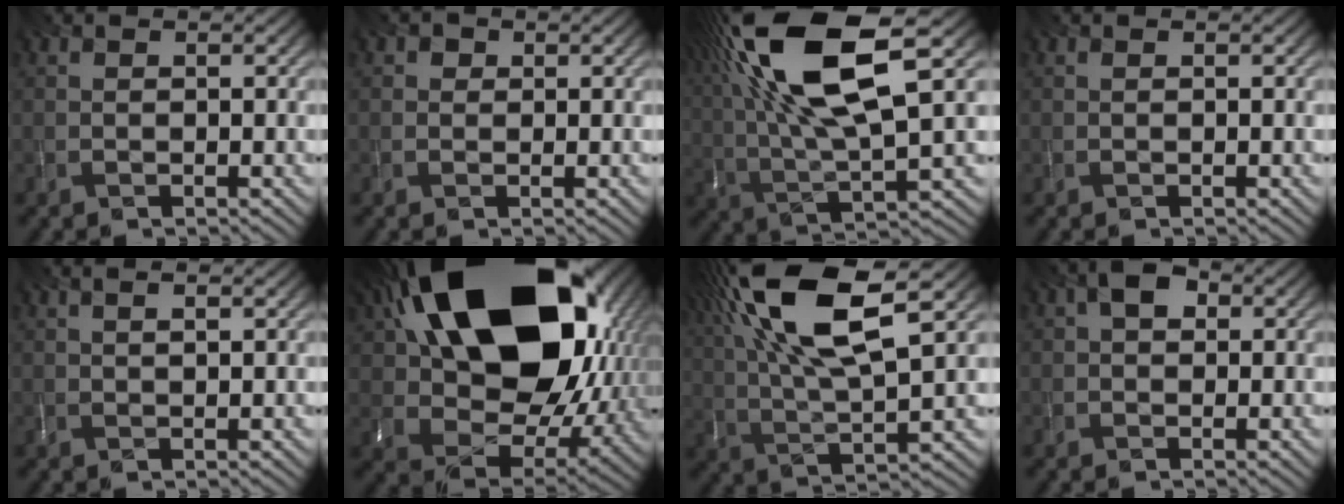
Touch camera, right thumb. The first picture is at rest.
{"total": 1.2, "force": [0.4, 1.1, 0.2], "torque": [0.002, 0.006, -0.004]}
{"total": 18.0, "force": [7.6, 5.4, 15.4], "torque": [-0.343, 0.033, 0.133]}
{"total": 0.0}
{"total": 1.4, "force": [1.1, -0.2, 0.9], "torque": [-0.019, 0.003, 0.022]}
{"total": 22.8, "force": [8.5, 14.6, 15.3], "torque": [-0.325, -0.008, 0.182]}
{"total": 16.6, "force": [7.8, 4.8, 13.8], "torque": [-0.312, 0.035, 0.136]}
{"total": 2.6, "force": [0.7, 1.7, 1.8], "torque": [-0.034, 0.009, 0.001]}